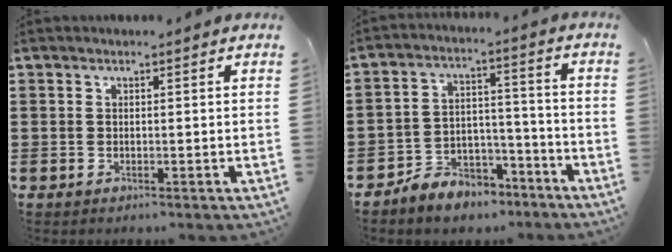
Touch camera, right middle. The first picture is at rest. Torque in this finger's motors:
{"motor_torque": [2.14, 0.00, 0.14, 0.07]}